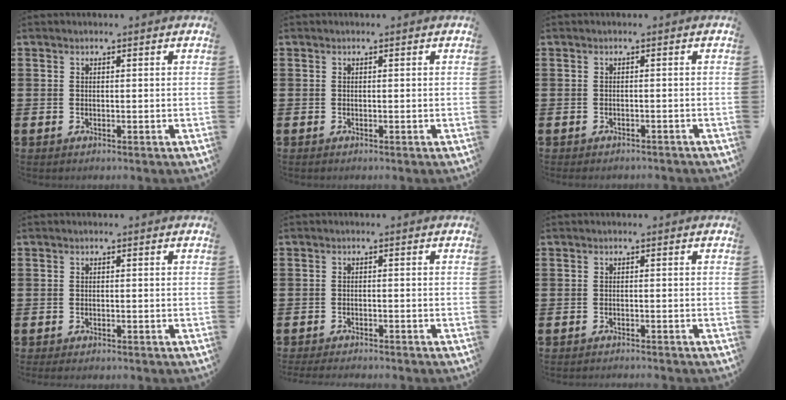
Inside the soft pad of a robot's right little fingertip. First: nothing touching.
{"total": 0.0}
{"total": 0.7, "force": [-0.7, 0.1, 0.0], "torque": [-0.003, -0.002, -0.015]}
{"total": 0.6, "force": [-0.5, 0.1, 0.3], "torque": [-0.006, -0.002, -0.011]}
{"total": 1.4, "force": [-1.4, 0.0, 0.2], "torque": [-0.005, 0.001, -0.027]}
{"total": 0.7, "force": [-0.7, -0.1, -0.1], "torque": [0.001, -0.001, -0.014]}